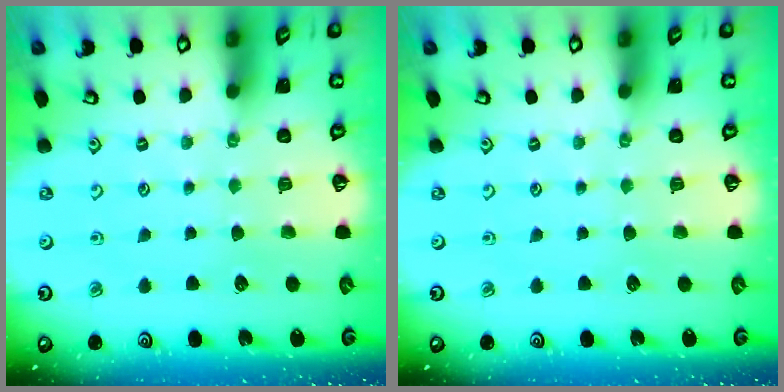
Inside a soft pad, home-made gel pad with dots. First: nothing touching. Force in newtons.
{"total": 0.0}